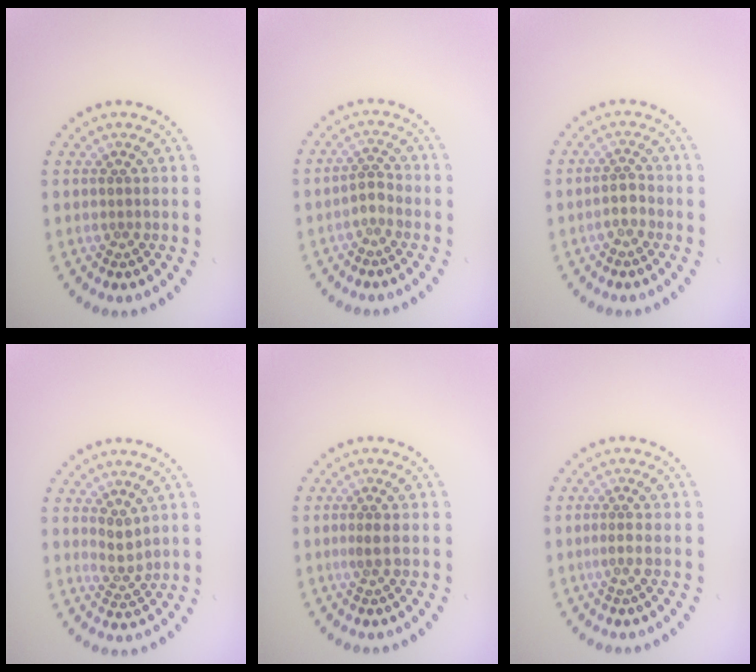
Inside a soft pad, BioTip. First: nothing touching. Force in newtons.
{"total": 1.2, "press": 1.0, "slide": 0.7}
{"total": 1.4, "press": 1.1, "slide": 0.8}
{"total": 1.8, "press": 1.4, "slide": 1.1}
{"total": 1.2, "press": 0.8, "slide": 0.9}
{"total": 0.8, "press": 0.5, "slide": 0.6}